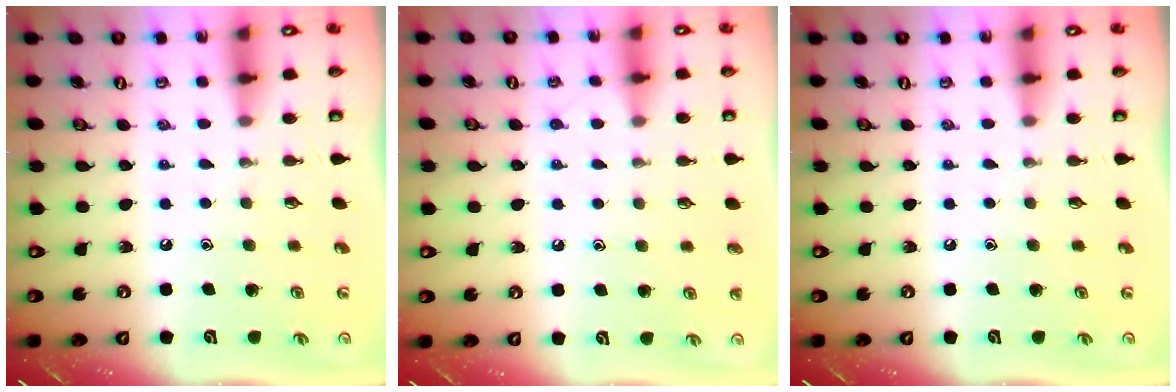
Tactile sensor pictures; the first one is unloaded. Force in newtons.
{"total": 4.8, "press": 4.8, "slide": 0.5}
{"total": 0.0}